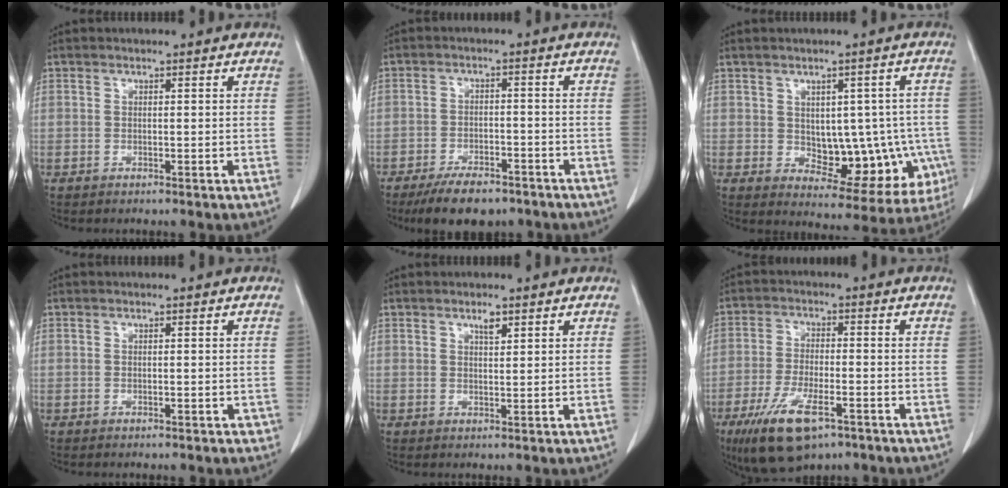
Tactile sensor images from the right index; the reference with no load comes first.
{"total": 8.1, "force": [-6.2, 3.3, 4.0], "torque": [-0.064, -0.003, -0.100]}
{"total": 12.2, "force": [-1.6, 6.9, 9.9], "torque": [-0.110, 0.014, 0.003]}
{"total": 1.0, "force": [-0.4, 0.4, 0.8], "torque": [-0.012, -0.001, -0.003]}
{"total": 1.8, "force": [1.2, 0.5, 1.2], "torque": [-0.021, -0.002, 0.021]}
{"total": 11.3, "force": [-6.5, 3.7, 8.4], "torque": [-0.162, -0.019, -0.108]}